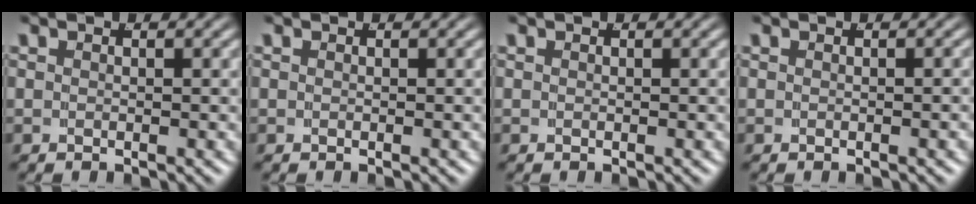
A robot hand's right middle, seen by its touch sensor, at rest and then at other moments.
{"total": 0.0}
{"total": 0.0}
{"total": 0.0}